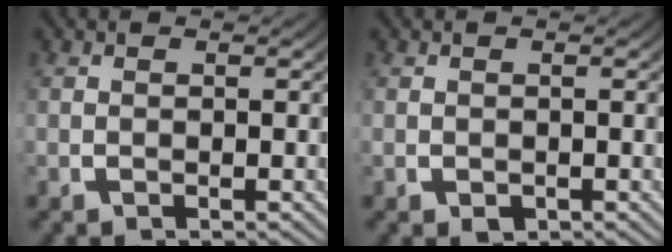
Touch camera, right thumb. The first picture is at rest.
{"total": 1.2, "force": [-0.5, 1.0, 0.6], "torque": [-0.012, -0.008, -0.002]}